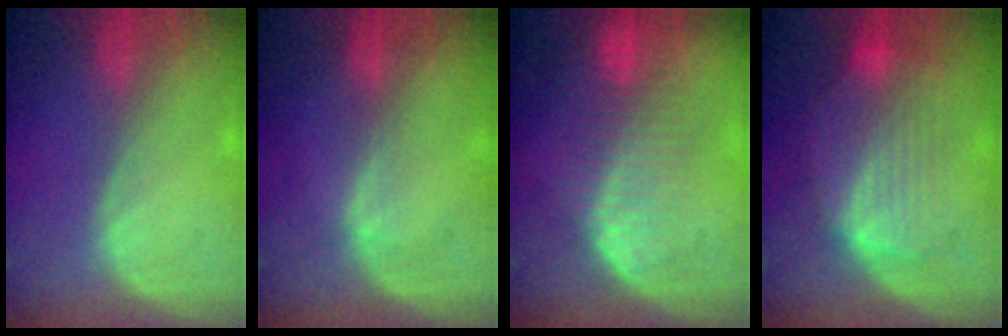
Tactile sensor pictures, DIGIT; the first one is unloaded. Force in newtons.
{"total": 1.3, "press": 0.9, "slide": 0.9}
{"total": 8.6, "press": 7.3, "slide": 4.6}
{"total": 8.5, "press": 7.9, "slide": 3.0}